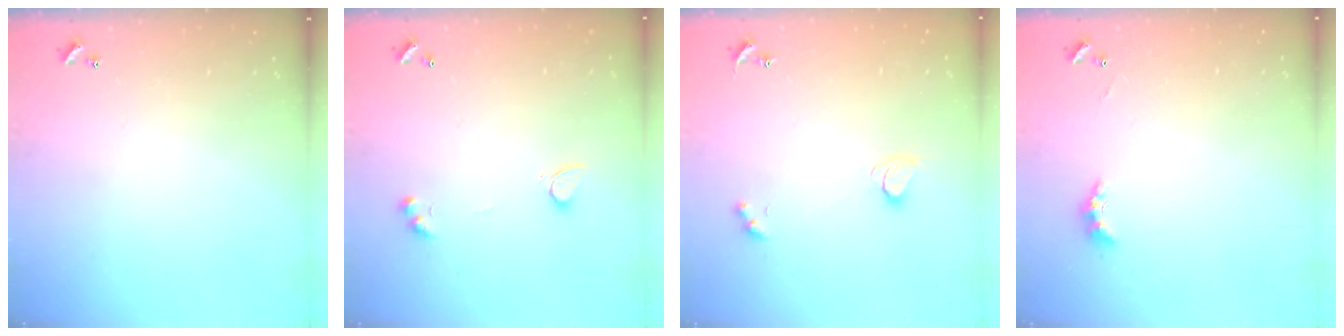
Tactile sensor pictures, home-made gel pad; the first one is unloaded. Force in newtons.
{"total": 2.9, "press": 2.6, "slide": 1.3}
{"total": 2.4, "press": 2.3, "slide": 0.6}
{"total": 3.9, "press": 3.8, "slide": 0.7}